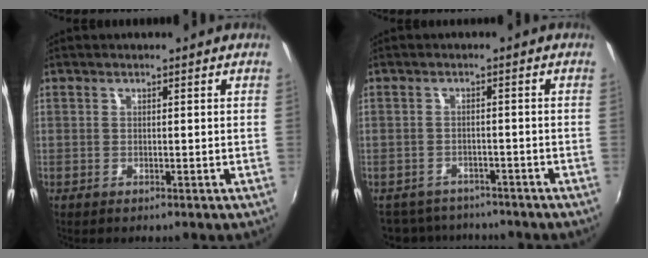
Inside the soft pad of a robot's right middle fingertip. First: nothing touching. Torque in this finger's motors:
{"motor_torque": [-0.06, -0.20, -0.05, 0.00]}